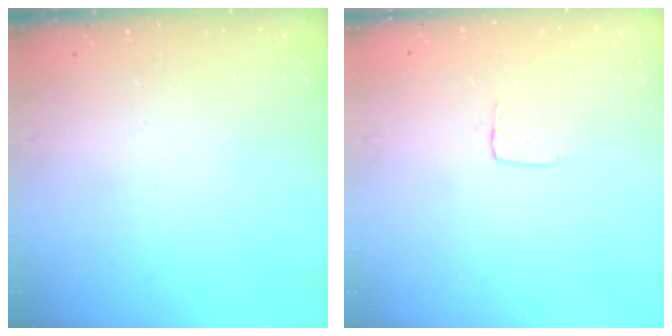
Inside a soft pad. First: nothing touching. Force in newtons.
{"total": 3.5, "press": 3.5, "slide": 0.2}